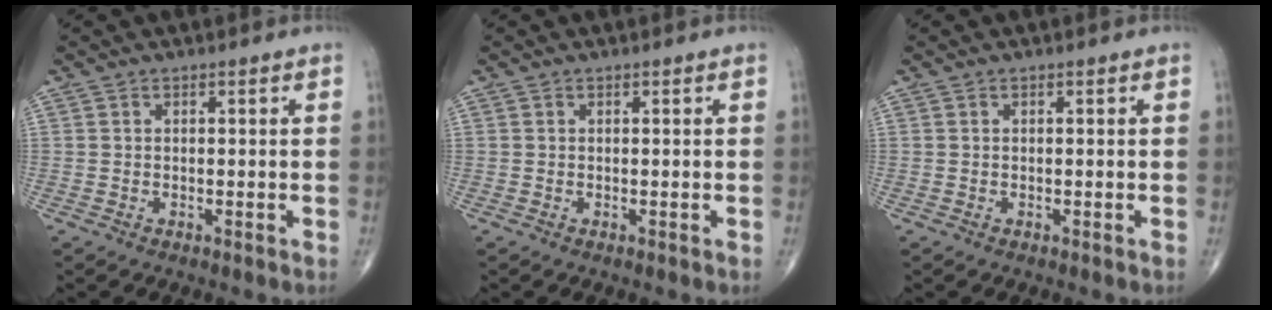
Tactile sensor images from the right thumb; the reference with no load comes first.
{"total": 0.0}
{"total": 0.0}